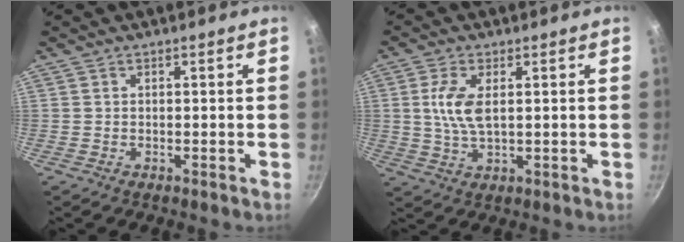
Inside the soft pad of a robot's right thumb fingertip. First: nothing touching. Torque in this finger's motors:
{"motor_torque": [0.14, 0.03, 0.72, -0.43, 0.03]}